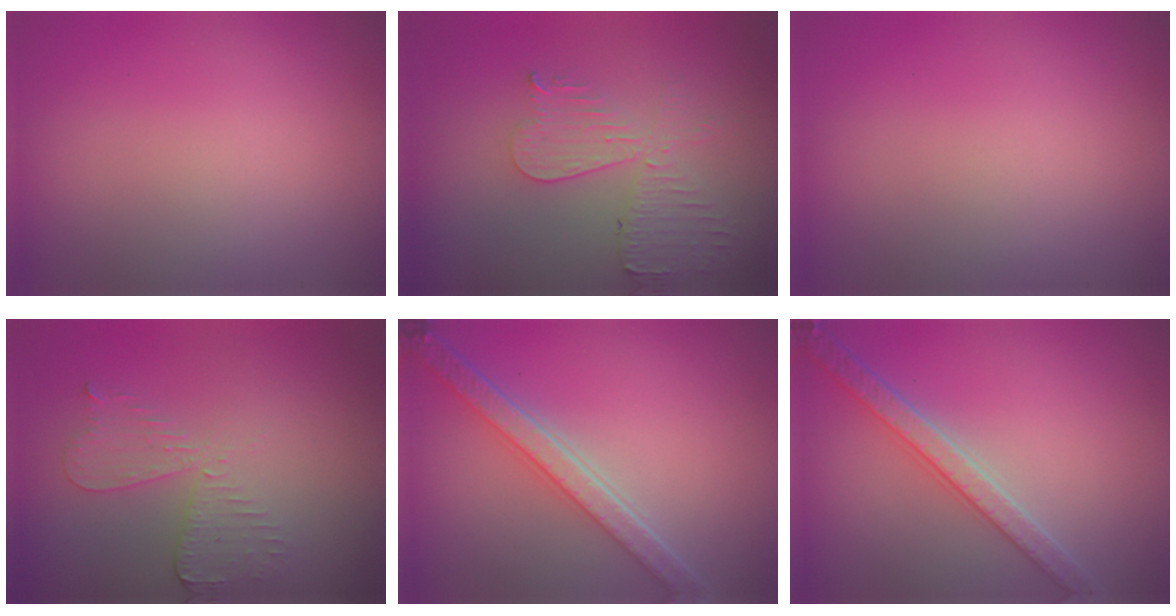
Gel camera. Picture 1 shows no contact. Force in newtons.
{"total": 4.4, "press": 3.9, "slide": 2.0}
{"total": 0.0}
{"total": 3.0, "press": 2.6, "slide": 1.5}
{"total": 5.2, "press": 4.0, "slide": 3.3}
{"total": 3.6, "press": 3.5, "slide": 0.7}